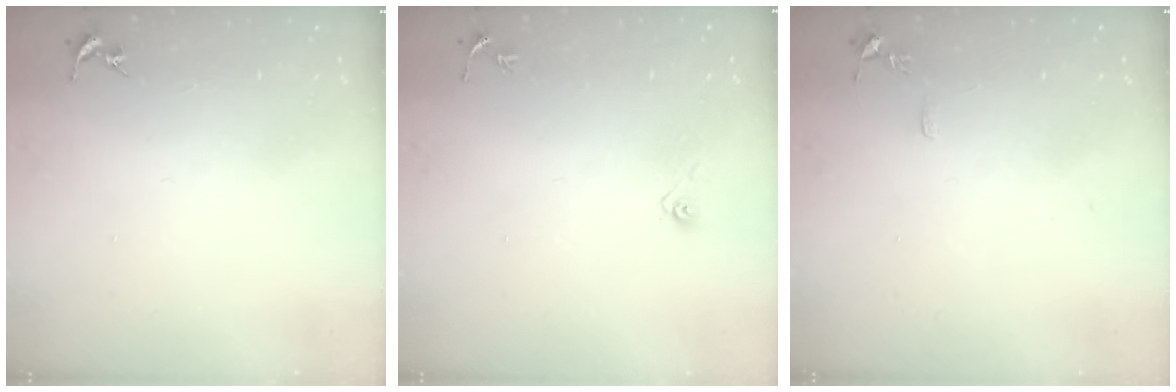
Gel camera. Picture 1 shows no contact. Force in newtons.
{"total": 3.6, "press": 3.0, "slide": 2.1}
{"total": 4.4, "press": 4.4, "slide": 0.6}